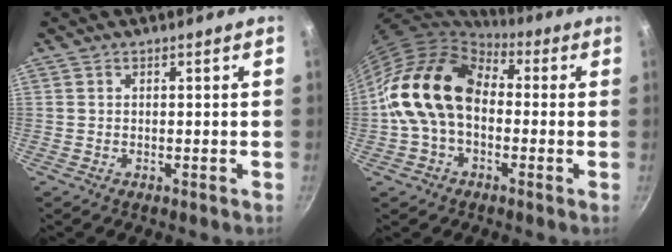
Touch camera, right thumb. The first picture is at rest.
{"total": 16.1, "force": [0.2, 11.4, 11.4], "torque": [-0.177, 0.039, -0.012]}